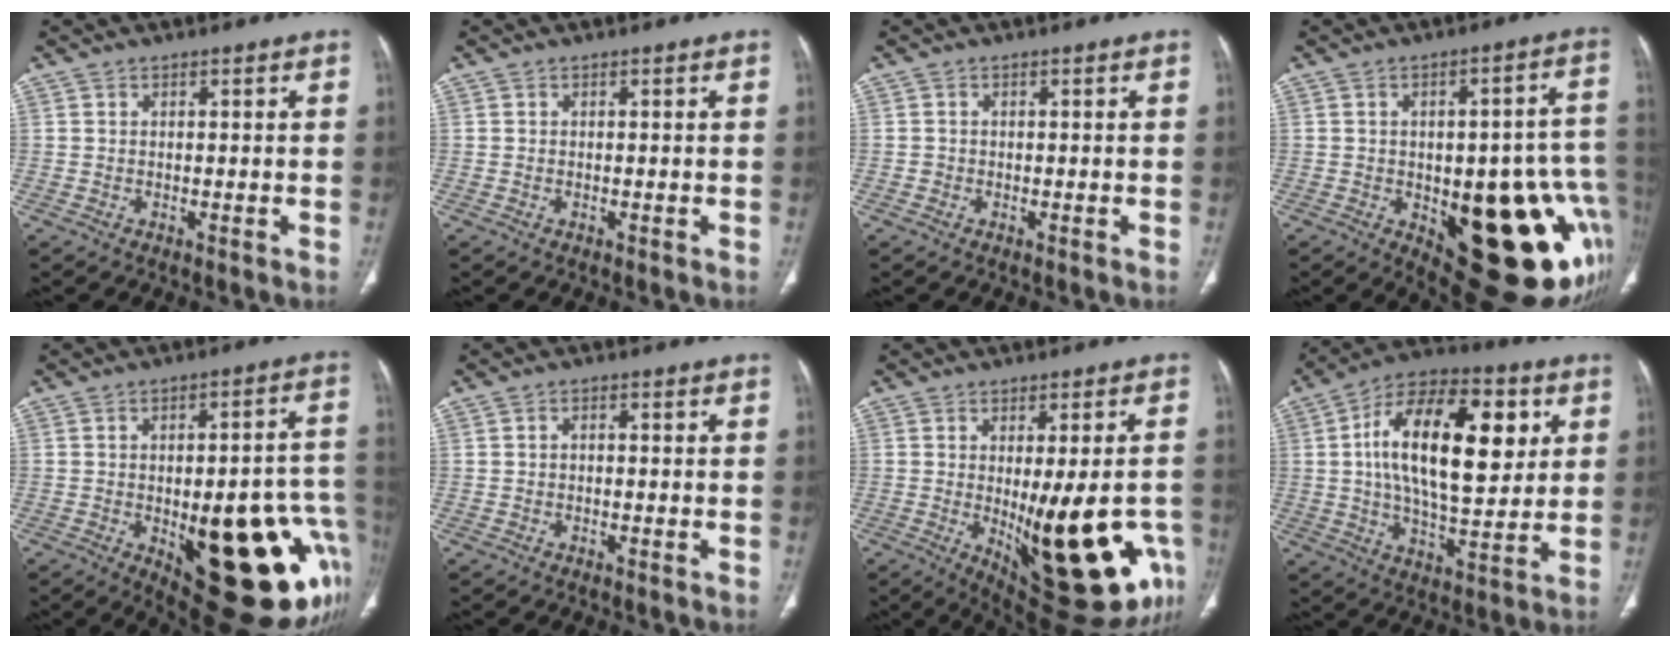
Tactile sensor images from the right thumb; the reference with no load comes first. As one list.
[{"total": 0.0}, {"total": 0.8, "force": [-0.2, 0.7, 0.1], "torque": [0.001, 0.004, -0.003]}, {"total": 27.2, "force": [-7.1, 10.5, 24.1], "torque": [-0.228, 0.015, -0.066]}, {"total": 28.4, "force": [-8.3, 10.4, 25.1], "torque": [-0.239, 0.018, -0.084]}, {"total": 0.9, "force": [-0.2, 0.7, 0.6], "torque": [-0.007, 0.004, -0.007]}, {"total": 22.7, "force": [-5.8, 7.9, 20.4], "torque": [-0.216, -0.017, -0.050]}, {"total": 23.3, "force": [5.2, 11.1, 19.8], "torque": [-0.304, -0.002, 0.075]}]